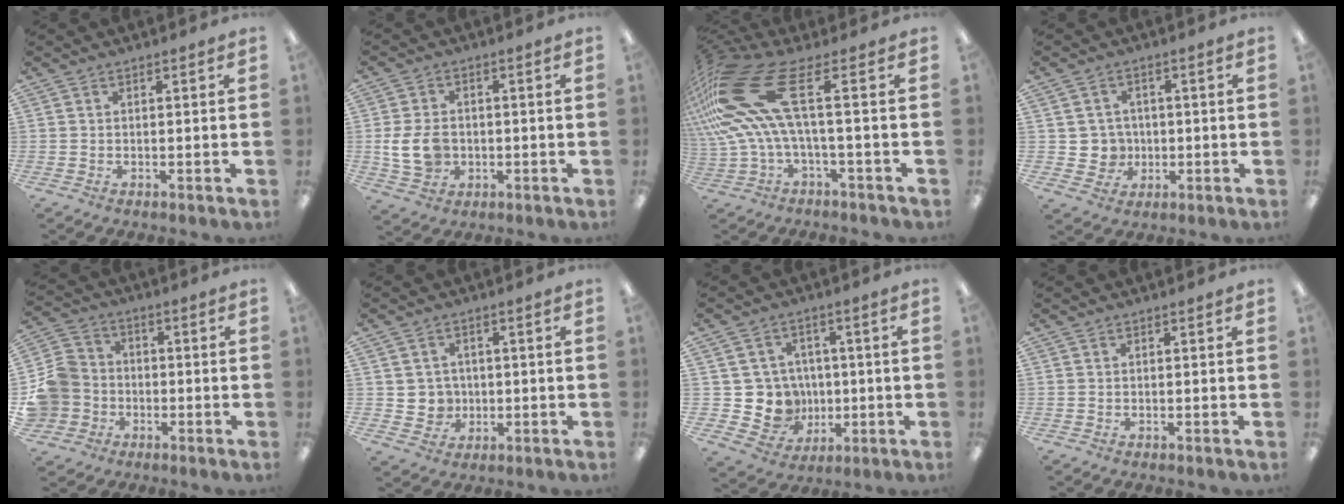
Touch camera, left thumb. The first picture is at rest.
{"total": 8.9, "force": [-0.9, 6.6, 5.9], "torque": [-0.135, 0.010, -0.013]}
{"total": 17.5, "force": [3.8, 6.5, 15.8], "torque": [-0.344, -0.038, 0.064]}
{"total": 5.2, "force": [0.1, 5.1, 0.9], "torque": [-0.015, 0.006, 0.005]}
{"total": 10.6, "force": [-2.7, 9.8, 3.2], "torque": [-0.083, 0.039, -0.044]}
{"total": 4.8, "force": [0.5, 4.7, 1.1], "torque": [-0.018, 0.006, 0.011]}
{"total": 9.3, "force": [1.0, 9.0, 1.8], "torque": [-0.048, -0.004, 0.033]}
{"total": 0.0}